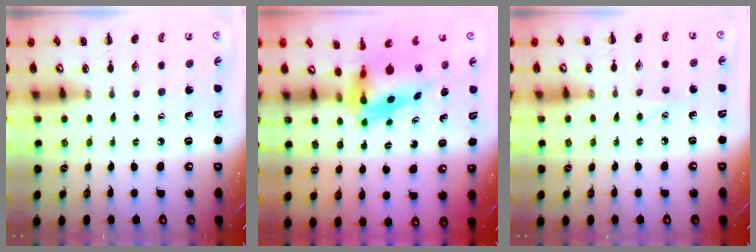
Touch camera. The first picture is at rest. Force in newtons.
{"total": 4.7, "press": 4.5, "slide": 1.3}
{"total": 2.0, "press": 1.9, "slide": 0.6}